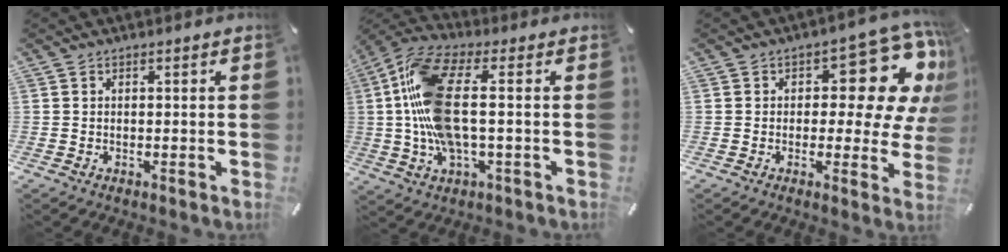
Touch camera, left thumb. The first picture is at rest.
{"total": 16.0, "force": [0.7, 6.7, 14.5], "torque": [-0.320, -0.014, 0.007]}
{"total": 14.8, "force": [6.8, 7.6, 10.7], "torque": [-0.118, -0.060, 0.111]}